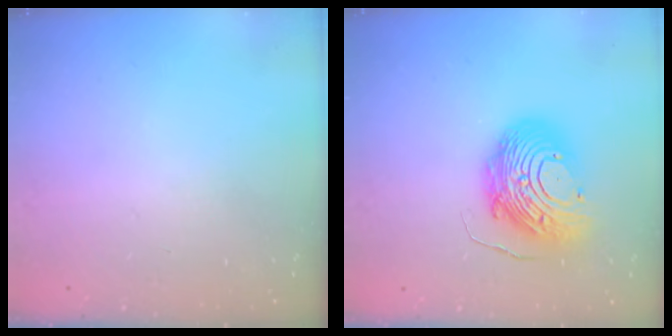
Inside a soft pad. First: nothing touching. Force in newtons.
{"total": 14.6, "press": 14.6, "slide": 1.3}